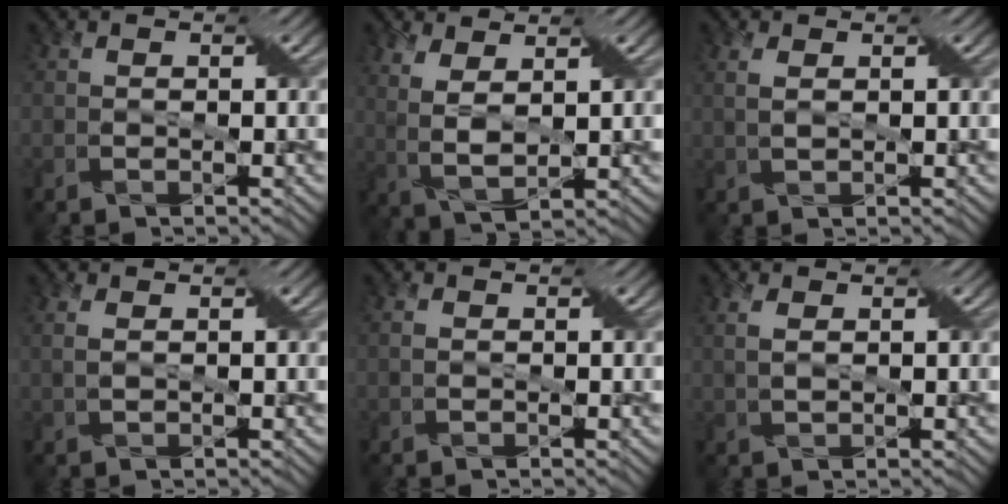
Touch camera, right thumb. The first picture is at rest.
{"total": 5.2, "force": [2.4, 1.9, 4.2], "torque": [-0.106, 0.002, 0.050]}
{"total": 1.8, "force": [0.7, 0.7, 1.5], "torque": [-0.040, 0.004, 0.018]}
{"total": 1.6, "force": [0.6, 0.6, 1.3], "torque": [-0.034, 0.003, 0.016]}
{"total": 1.1, "force": [0.2, 0.8, 0.8], "torque": [-0.018, 0.004, 0.005]}
{"total": 2.2, "force": [0.8, 0.9, 1.8], "torque": [-0.047, 0.006, 0.018]}